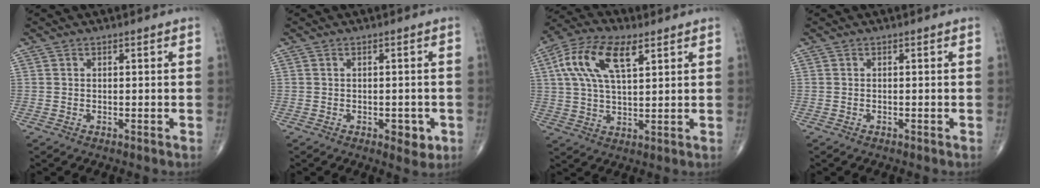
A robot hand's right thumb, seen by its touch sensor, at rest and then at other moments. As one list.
[{"total": 4.0, "force": [-1.4, 2.1, 3.1], "torque": [-0.021, 0.000, -0.013]}, {"total": 13.2, "force": [5.1, 5.9, 10.7], "torque": [-0.212, 0.006, 0.092]}, {"total": 0.0}]